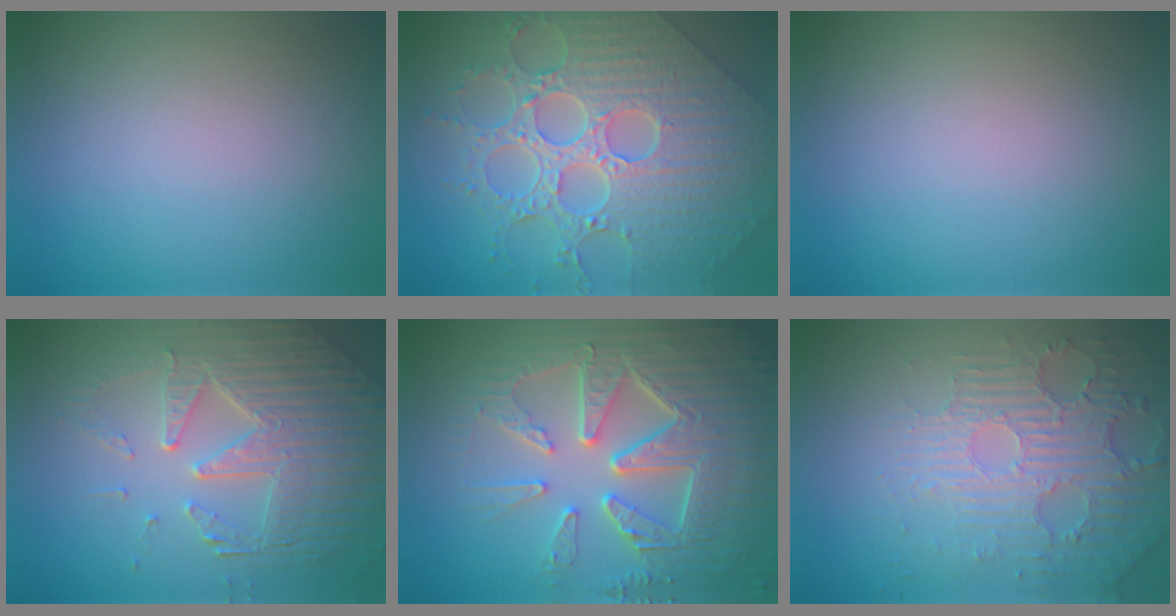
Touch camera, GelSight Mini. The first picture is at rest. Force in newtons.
{"total": 9.4, "press": 7.0, "slide": 6.2}
{"total": 0.0}
{"total": 7.2, "press": 5.2, "slide": 5.0}
{"total": 8.9, "press": 6.5, "slide": 6.1}
{"total": 6.1, "press": 3.8, "slide": 4.8}